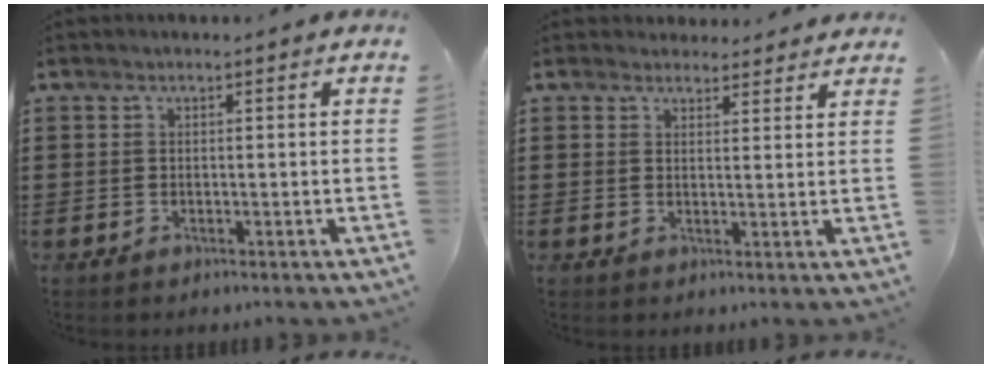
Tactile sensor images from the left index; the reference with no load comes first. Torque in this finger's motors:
{"motor_torque": [1.78, 0.36, -0.21, -0.13]}